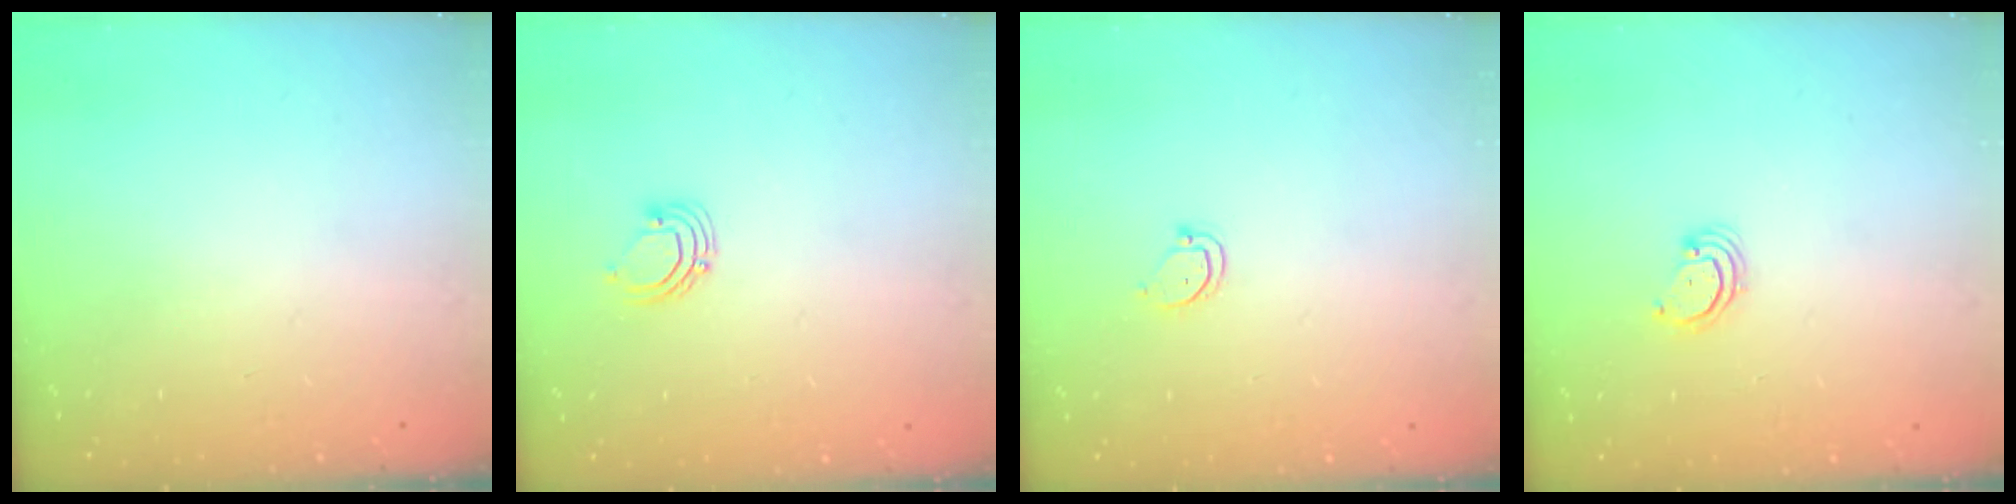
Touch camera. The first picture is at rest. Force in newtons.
{"total": 3.5, "press": 3.5, "slide": 0.2}
{"total": 3.4, "press": 3.4, "slide": 0.2}
{"total": 2.3, "press": 2.3, "slide": 0.2}